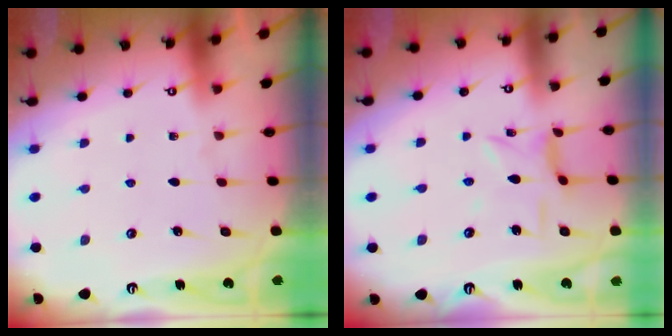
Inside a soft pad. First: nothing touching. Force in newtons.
{"total": 2.4, "press": 2.4, "slide": 0.4}